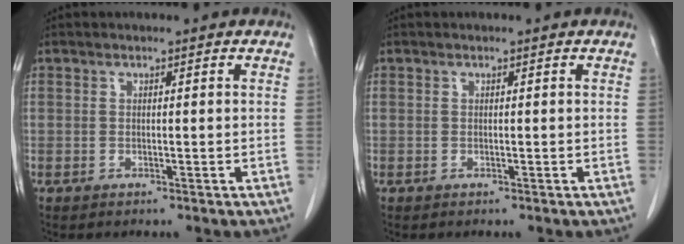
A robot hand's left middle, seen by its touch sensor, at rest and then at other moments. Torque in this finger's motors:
{"motor_torque": [0.00, 0.00, 0.01, 0.00]}